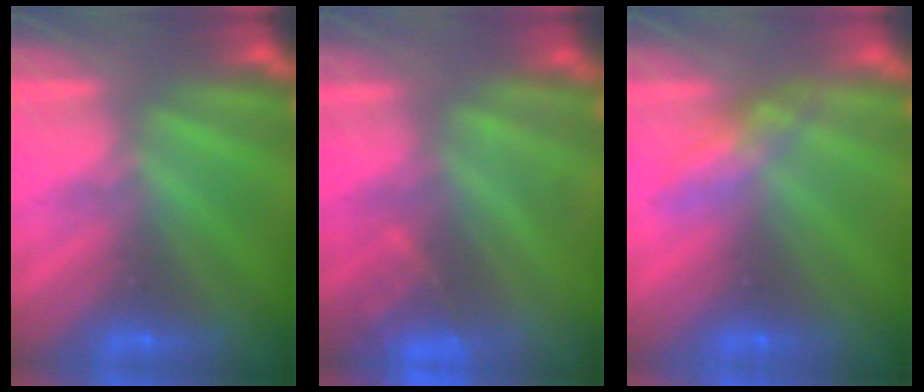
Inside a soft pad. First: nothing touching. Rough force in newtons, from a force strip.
{"total": 4.7}
{"total": 2.6}